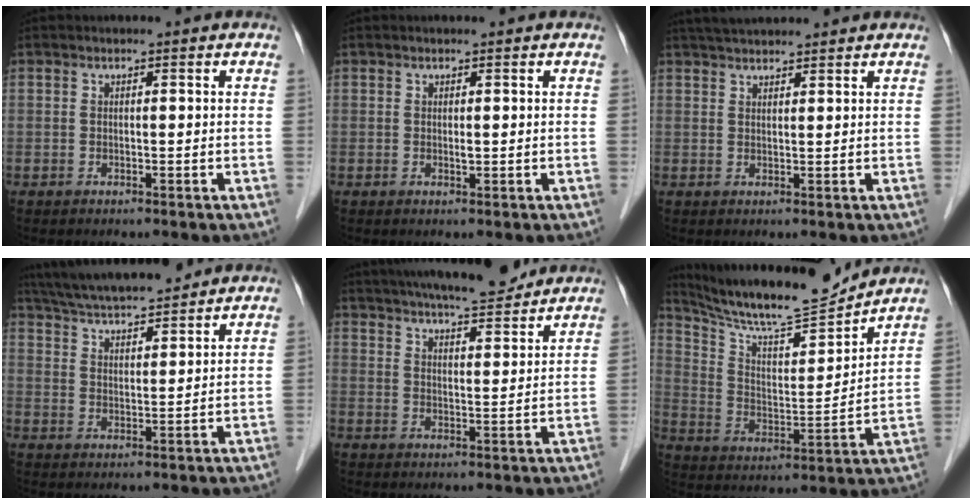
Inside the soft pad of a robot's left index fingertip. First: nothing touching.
{"total": 0.5, "force": [0.2, 0.2, 0.5], "torque": [-0.011, -0.001, 0.002]}
{"total": 6.2, "force": [5.7, 0.9, 2.4], "torque": [-0.041, 0.039, 0.093]}
{"total": 13.9, "force": [12.6, 1.6, 5.6], "torque": [-0.105, 0.026, 0.208]}
{"total": 14.0, "force": [12.5, 1.5, 6.0], "torque": [-0.100, 0.008, 0.186]}
{"total": 16.2, "force": [15.3, 0.5, 5.4], "torque": [-0.109, -0.008, 0.258]}